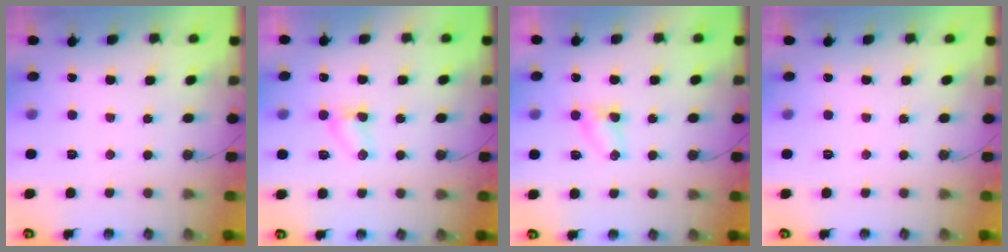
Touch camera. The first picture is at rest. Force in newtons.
{"total": 3.2, "press": 3.1, "slide": 0.3}
{"total": 3.6, "press": 3.6, "slide": 0.4}
{"total": 0.0}